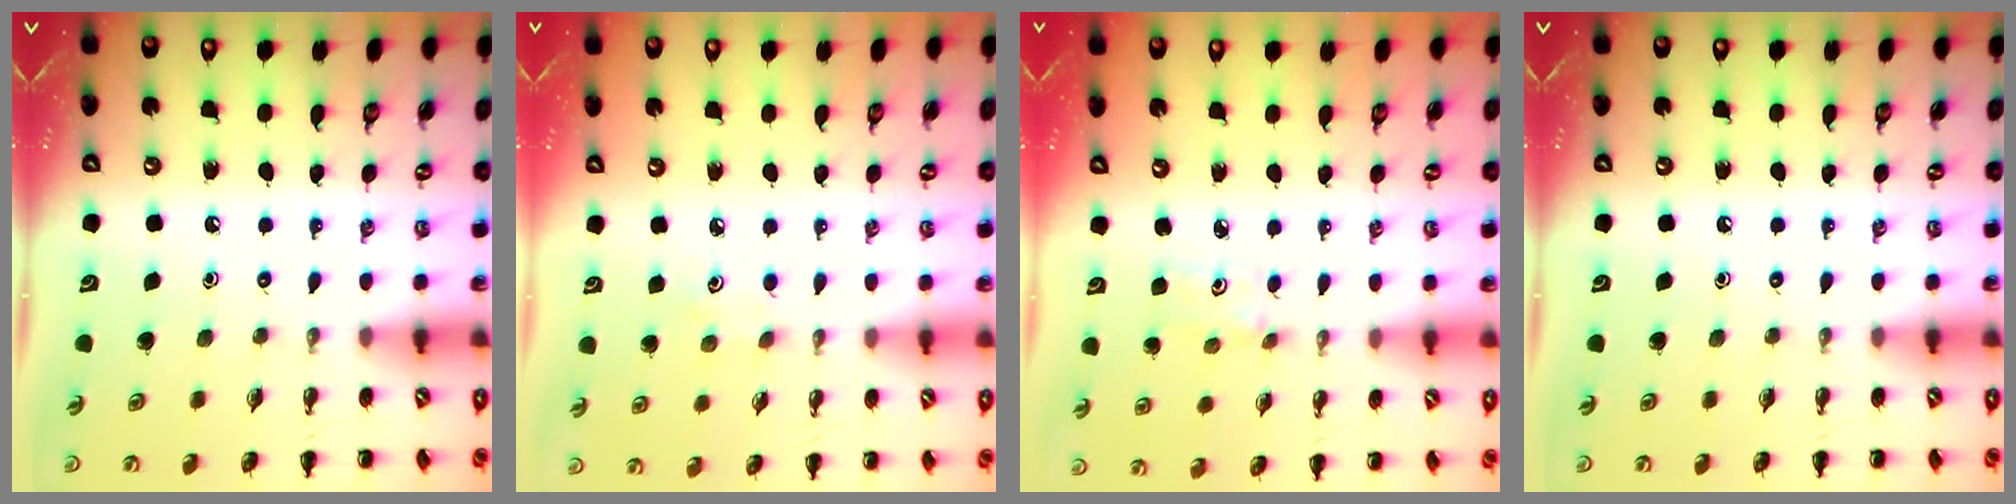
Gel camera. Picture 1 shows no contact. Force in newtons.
{"total": 3.4, "press": 3.3, "slide": 0.8}
{"total": 2.9, "press": 2.8, "slide": 0.8}
{"total": 0.0}